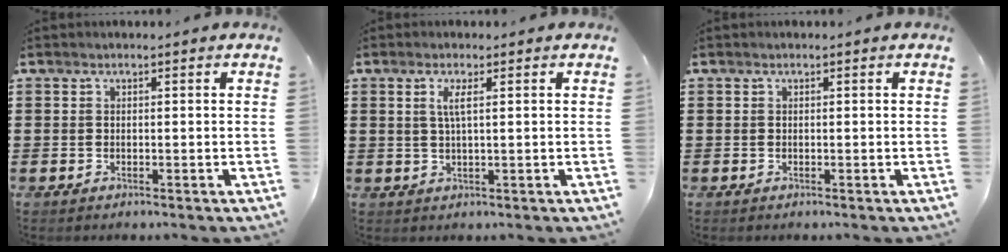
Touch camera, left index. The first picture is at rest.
{"total": 2.5, "force": [0.8, 0.2, 2.3], "torque": [-0.050, 0.000, 0.012]}
{"total": 0.0}